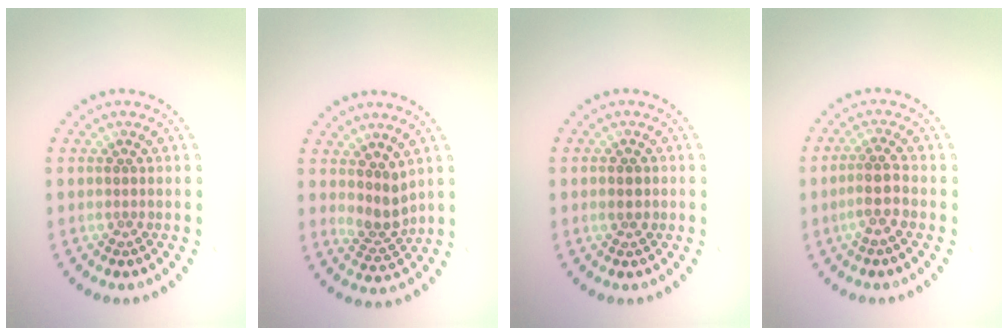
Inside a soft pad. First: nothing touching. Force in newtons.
{"total": 2.7, "press": 2.1, "slide": 1.7}
{"total": 1.2, "press": 1.2, "slide": 0.2}
{"total": 2.3, "press": 1.9, "slide": 1.3}